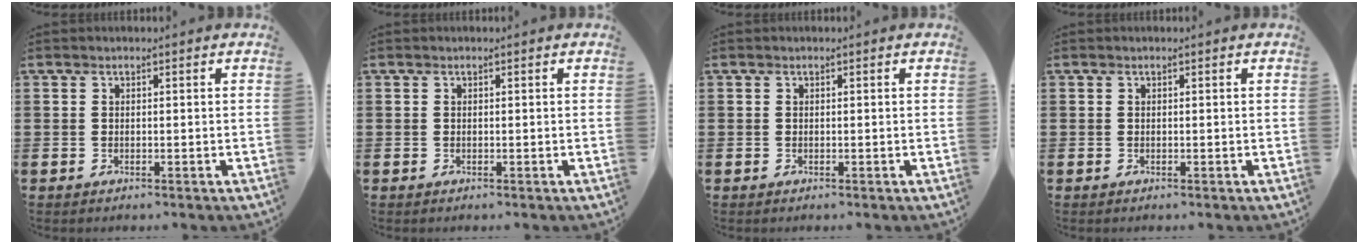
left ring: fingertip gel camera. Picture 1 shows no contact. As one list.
[{"total": 0.0}, {"total": 0.0}, {"total": 0.0}]